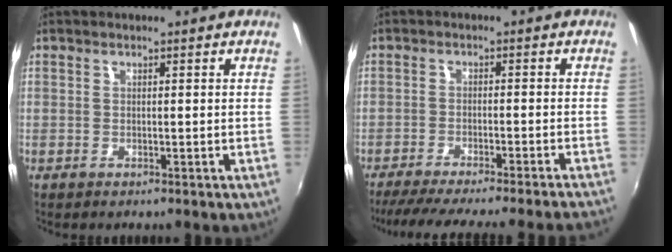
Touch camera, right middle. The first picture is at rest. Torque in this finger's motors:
{"motor_torque": [0.89, -0.94, 0.12, 0.07]}